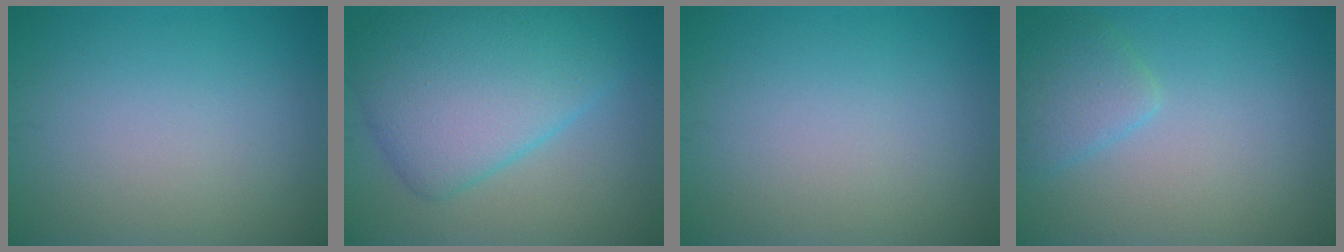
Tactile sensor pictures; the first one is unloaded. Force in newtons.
{"total": 7.8, "press": 7.8, "slide": 0.2}
{"total": 0.0}
{"total": 2.5, "press": 2.5, "slide": 0.2}